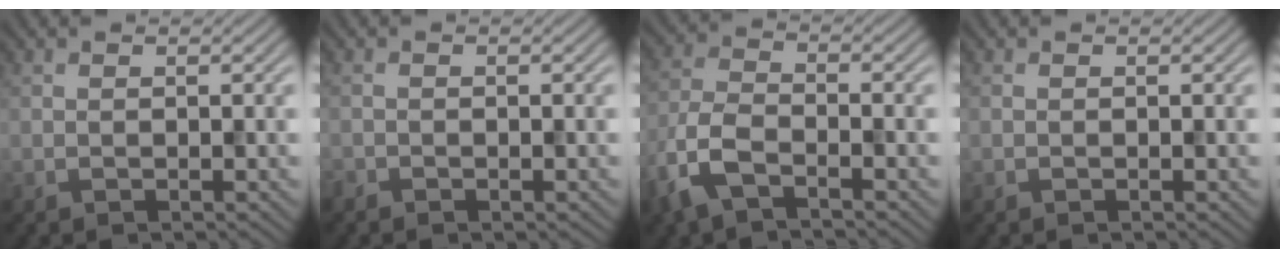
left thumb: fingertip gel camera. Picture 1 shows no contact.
{"total": 0.7, "force": [-0.7, 0.3, 0.1], "torque": [-0.003, -0.003, -0.013]}
{"total": 6.7, "force": [-4.0, 2.9, 4.6], "torque": [-0.112, -0.007, -0.100]}
{"total": 0.0}